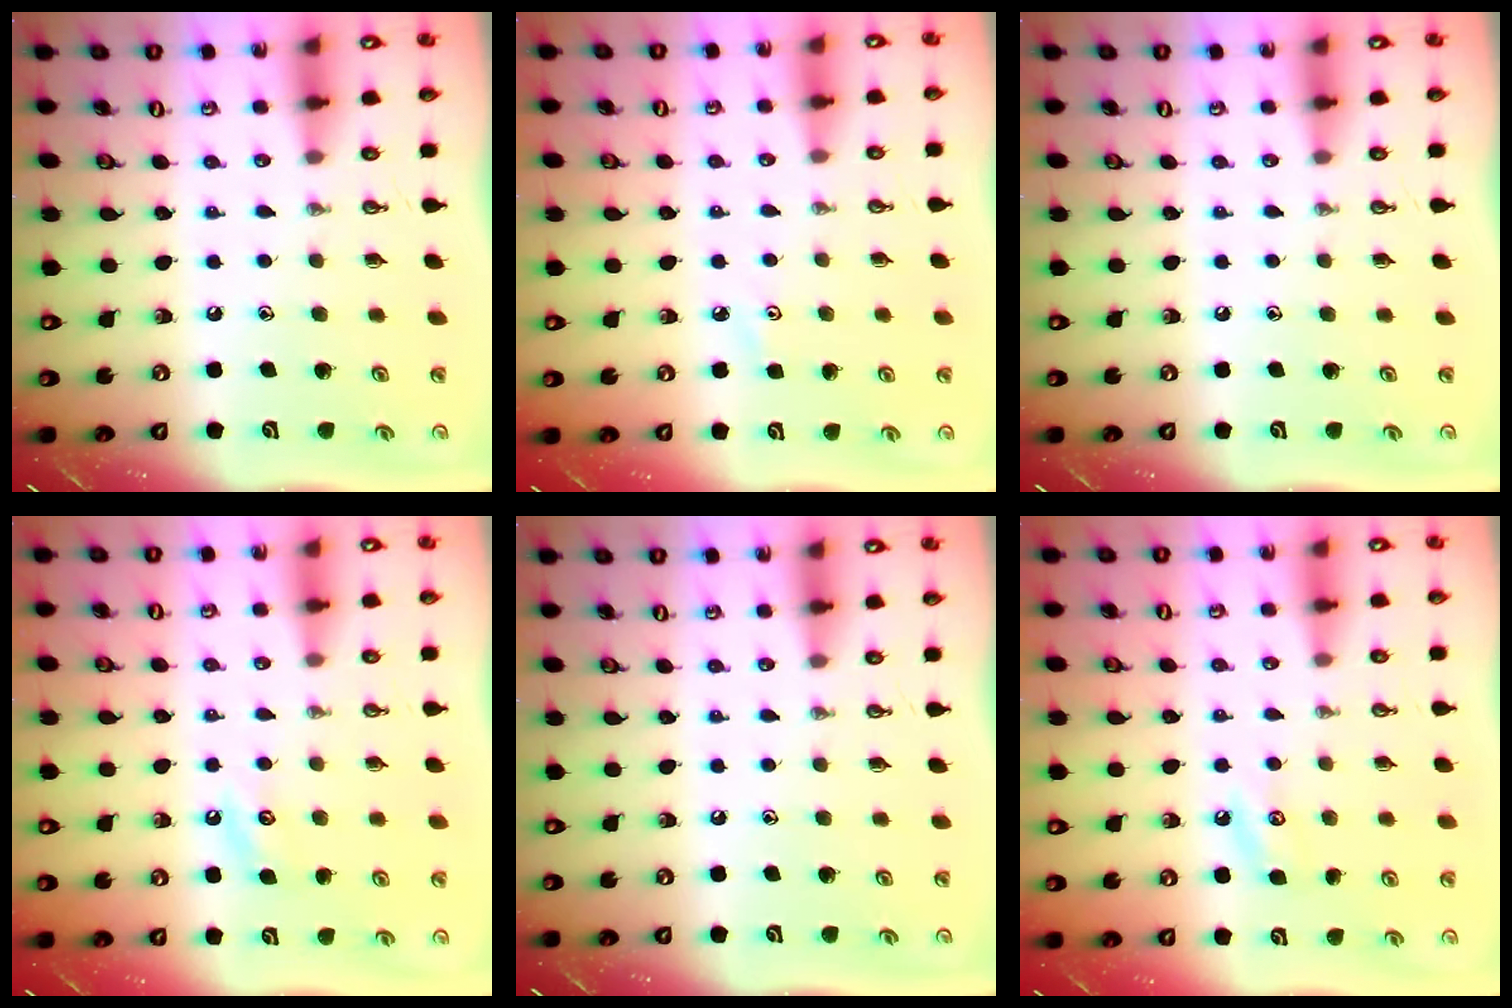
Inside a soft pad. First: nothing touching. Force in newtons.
{"total": 2.6, "press": 2.6, "slide": 0.5}
{"total": 0.0}
{"total": 3.4, "press": 3.3, "slide": 0.4}
{"total": 0.0}
{"total": 4.9, "press": 4.9, "slide": 0.5}